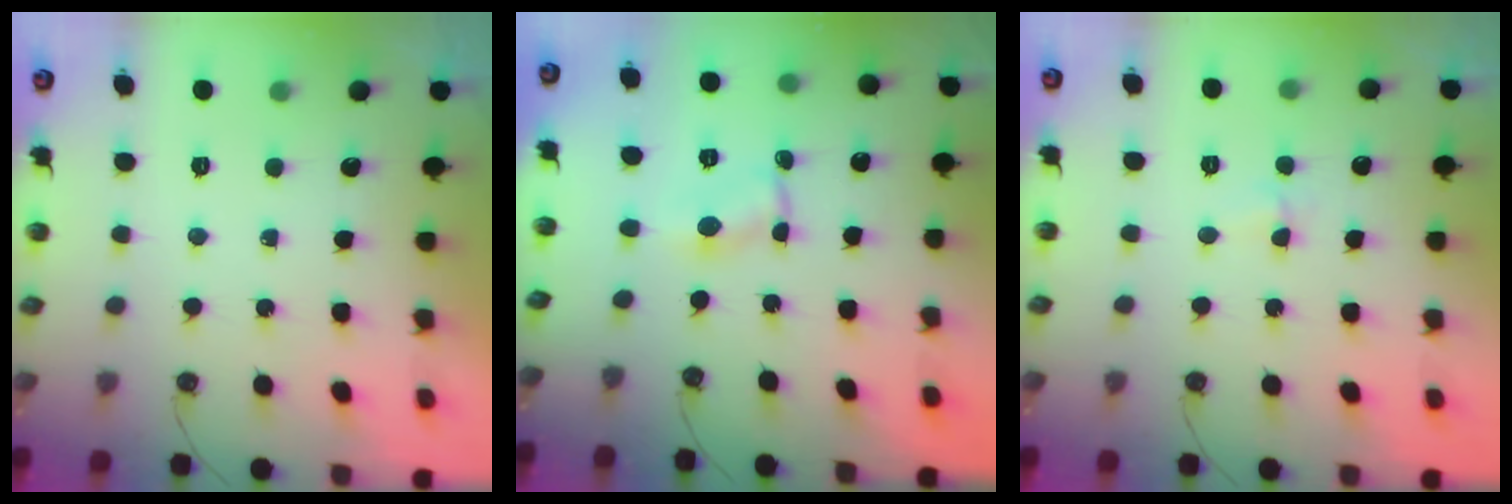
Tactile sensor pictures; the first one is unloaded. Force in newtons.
{"total": 0.9, "press": 0.9, "slide": 0.1}
{"total": 3.0, "press": 2.9, "slide": 0.7}